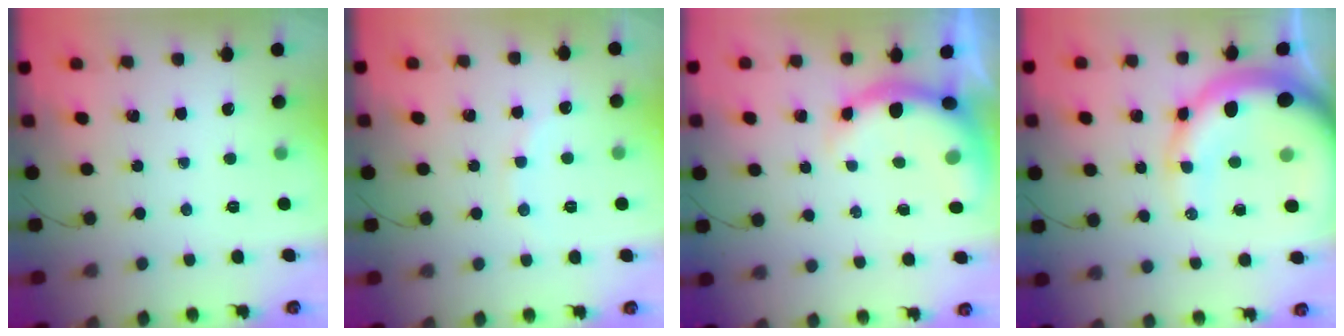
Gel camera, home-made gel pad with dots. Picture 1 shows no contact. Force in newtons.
{"total": 3.9, "press": 3.7, "slide": 1.1}
{"total": 6.6, "press": 6.6, "slide": 0.7}
{"total": 17.8, "press": 17.5, "slide": 3.3}